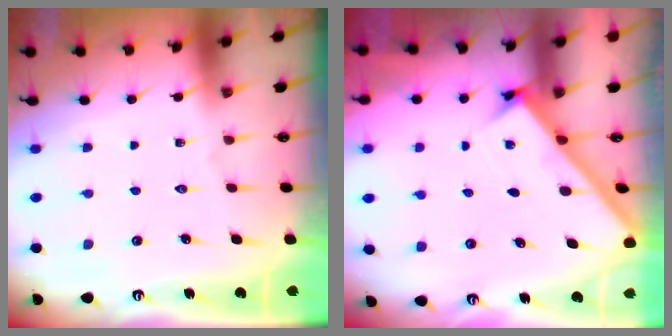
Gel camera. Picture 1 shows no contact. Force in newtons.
{"total": 2.4, "press": 2.4, "slide": 0.3}